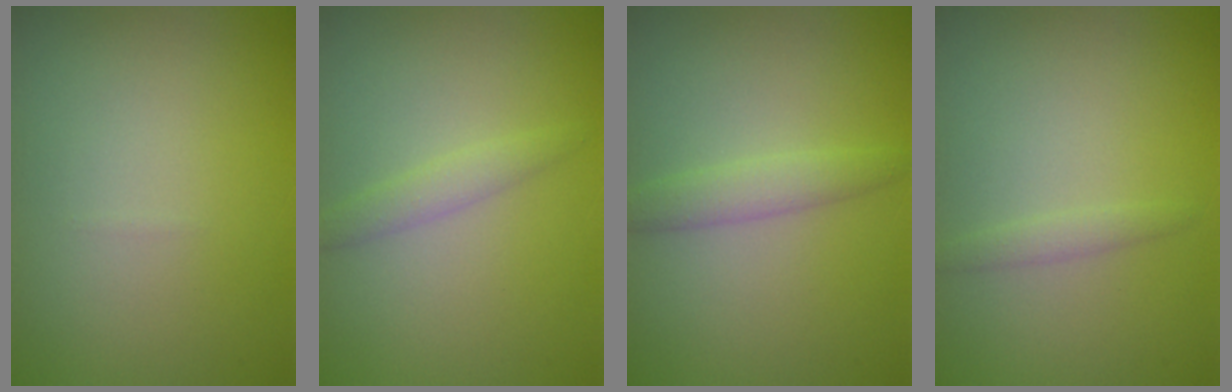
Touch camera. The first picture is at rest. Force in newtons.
{"total": 1.4, "press": 1.4, "slide": 0.0}
{"total": 1.9, "press": 1.9, "slide": 0.1}
{"total": 0.9, "press": 0.9, "slide": 0.1}